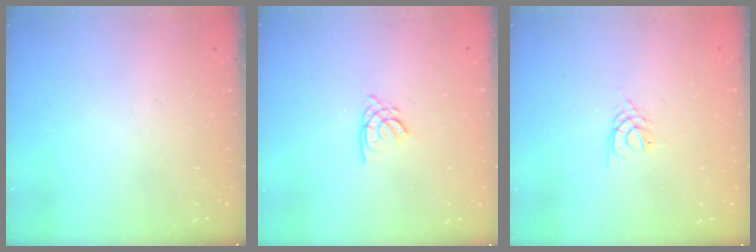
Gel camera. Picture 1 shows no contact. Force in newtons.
{"total": 2.2, "press": 2.2, "slide": 0.0}
{"total": 3.6, "press": 3.6, "slide": 0.5}